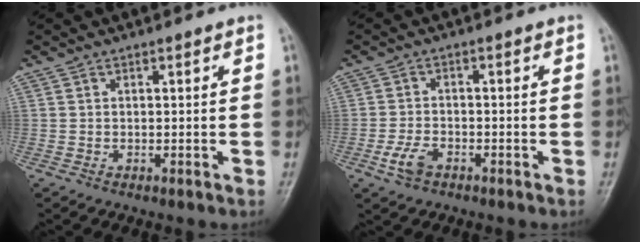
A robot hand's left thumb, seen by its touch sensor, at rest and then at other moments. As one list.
[{"total": 4.1, "force": [-2.2, 2.4, 2.5], "torque": [-0.053, 0.009, -0.042]}]